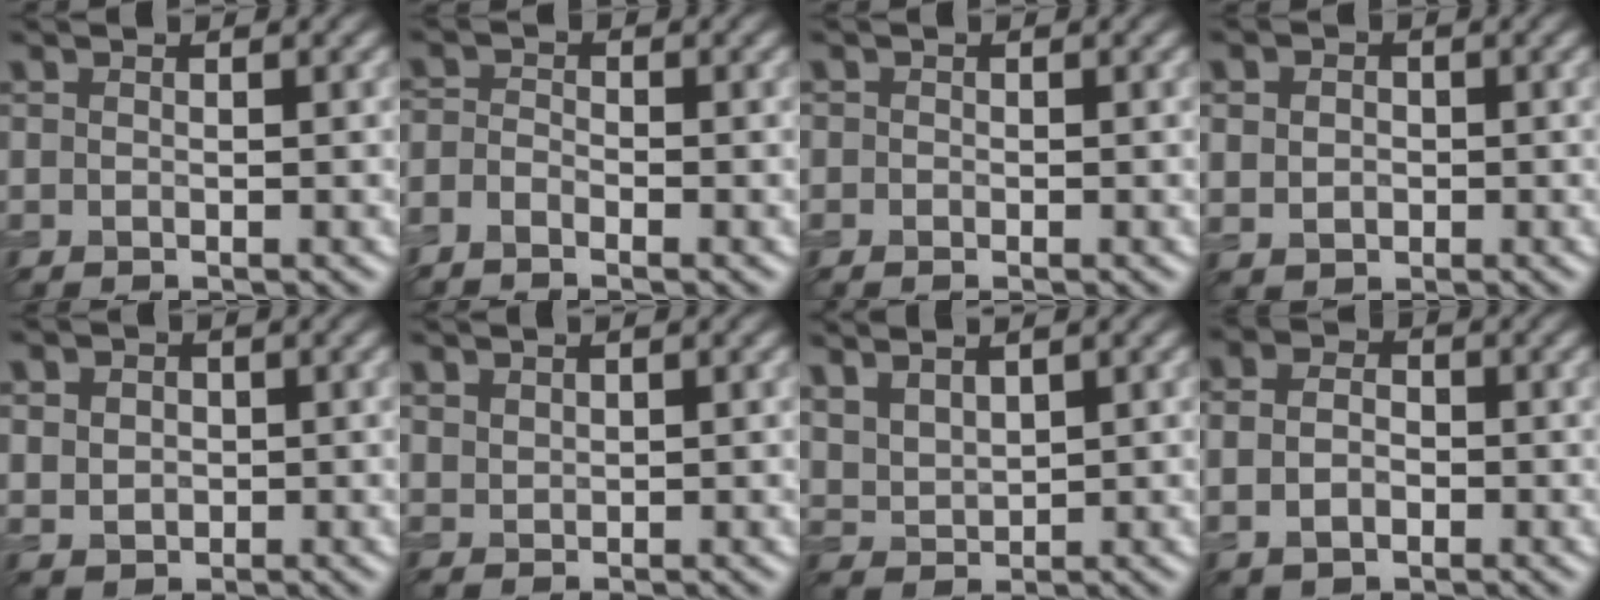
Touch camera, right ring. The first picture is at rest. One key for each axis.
{"total": 1.9, "fx": -1.5, "fy": 0.8, "fz": 0.8, "tx": -0.018, "ty": 0.001, "tz": -0.039}
{"total": 0.6, "fx": -0.1, "fy": 0.5, "fz": 0.0, "tx": 0.005, "ty": -0.006, "tz": -0.006}
{"total": 2.9, "fx": 0.4, "fy": 2.5, "fz": 1.5, "tx": -0.023, "ty": 0.012, "tz": -0.004}
{"total": 4.3, "fx": 1.4, "fy": 3.5, "fz": 2.0, "tx": -0.047, "ty": 0.015, "tz": 0.015}
{"total": 1.1, "fx": 0.9, "fy": 0.6, "fz": 0.2, "tx": -0.008, "ty": -0.001, "tz": 0.022}
{"total": 3.9, "fx": 2.4, "fy": 2.2, "fz": 2.2, "tx": -0.057, "ty": 0.012, "tz": 0.046}
{"total": 3.3, "fx": -0.3, "fy": 2.5, "fz": 2.2, "tx": -0.038, "ty": -0.001, "tz": -0.011}